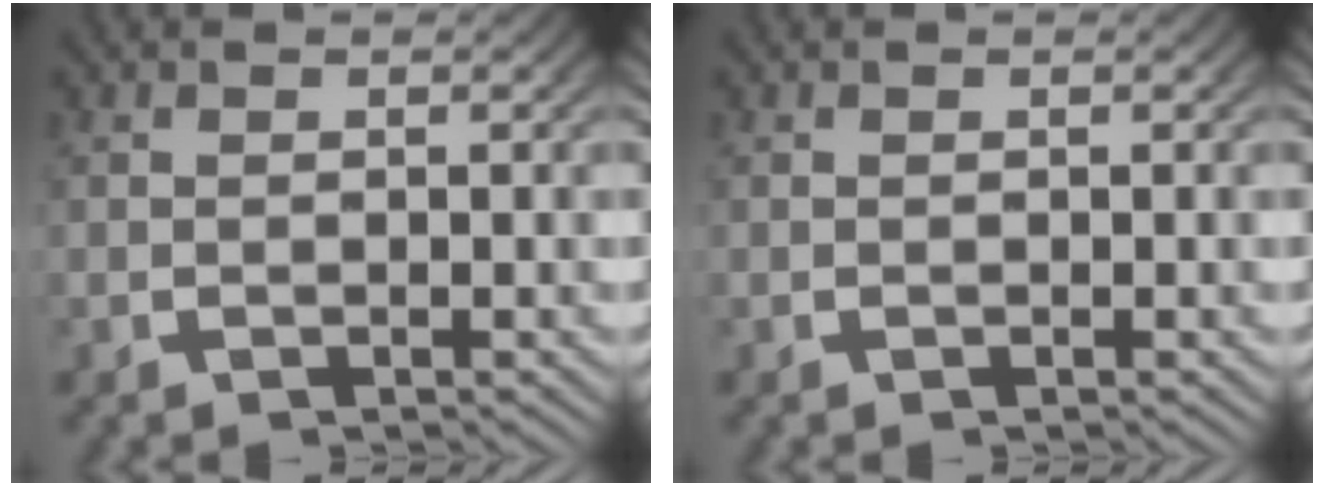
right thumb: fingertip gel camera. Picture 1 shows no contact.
{"total": 0.0}